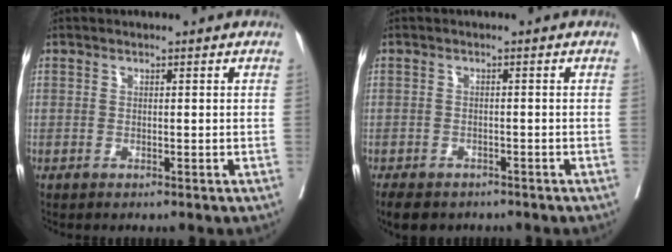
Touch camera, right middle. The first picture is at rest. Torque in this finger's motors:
{"motor_torque": [0.57, -0.54, 0.09, 0.05]}